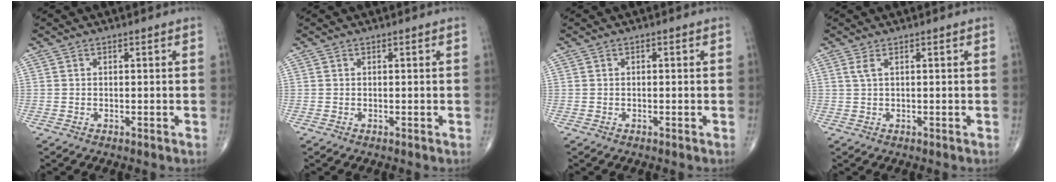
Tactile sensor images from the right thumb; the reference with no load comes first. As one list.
[{"total": 0.0}, {"total": 0.0}, {"total": 1.2, "force": [0.6, 0.1, 1.1], "torque": [-0.033, 0.007, 0.014]}]